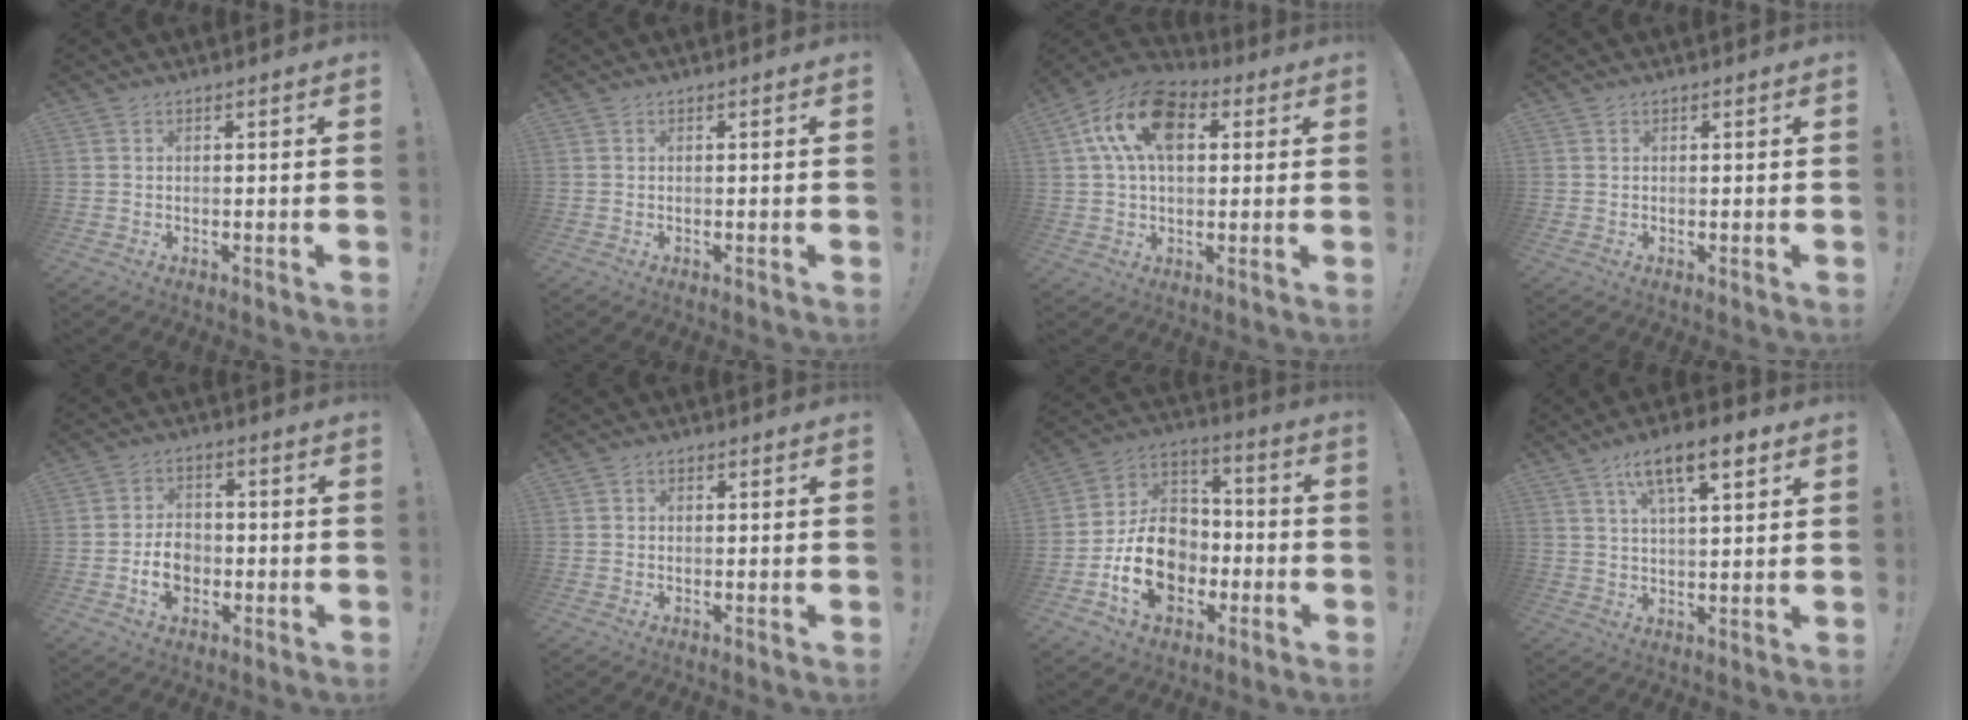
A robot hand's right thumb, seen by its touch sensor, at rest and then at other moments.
{"total": 0.0}
{"total": 17.2, "force": [5.9, 10.4, 12.4], "torque": [-0.214, 0.000, 0.108]}
{"total": 0.6, "force": [0.3, 0.5, -0.1], "torque": [-0.002, 0.004, 0.006]}
{"total": 7.4, "force": [-2.1, 5.9, 4.0], "torque": [-0.079, 0.015, -0.036]}
{"total": 1.1, "force": [-0.1, 1.0, 0.5], "torque": [-0.002, 0.002, -0.004]}
{"total": 18.1, "force": [-5.9, 13.7, 10.2], "torque": [-0.177, 0.039, -0.093]}
{"total": 11.3, "force": [6.0, 3.7, 8.7], "torque": [-0.137, -0.018, 0.102]}